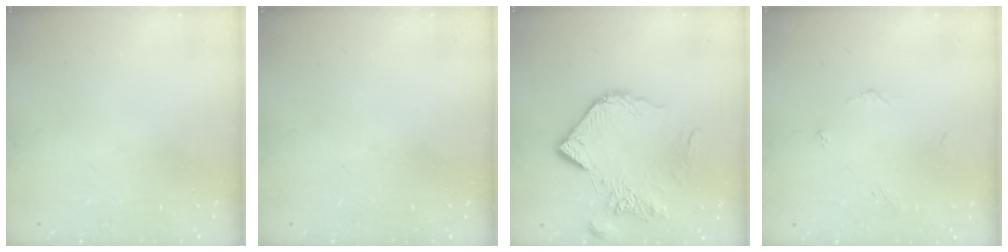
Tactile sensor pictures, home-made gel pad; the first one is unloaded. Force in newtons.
{"total": 0.0}
{"total": 13.2, "press": 13.2, "slide": 1.0}
{"total": 3.6, "press": 3.5, "slide": 0.5}